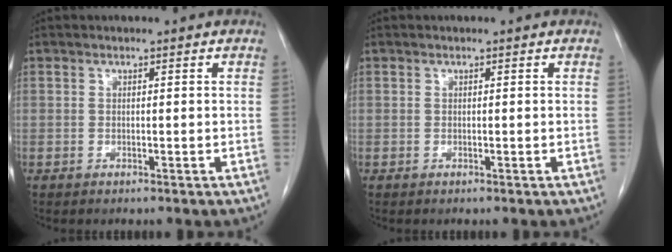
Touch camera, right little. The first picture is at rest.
{"total": 0.0}